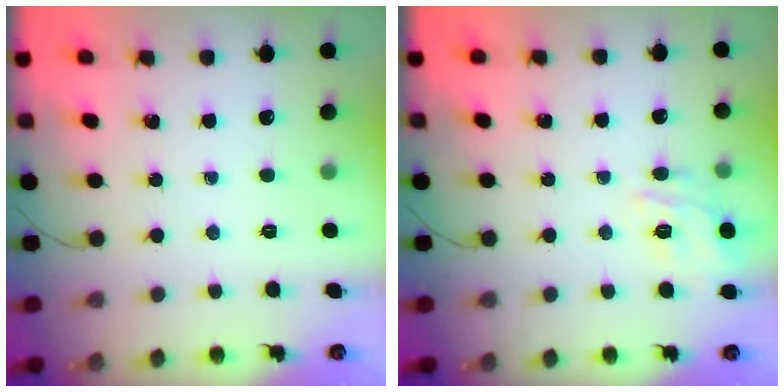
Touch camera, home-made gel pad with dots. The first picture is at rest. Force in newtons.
{"total": 11.7, "press": 11.7, "slide": 0.8}